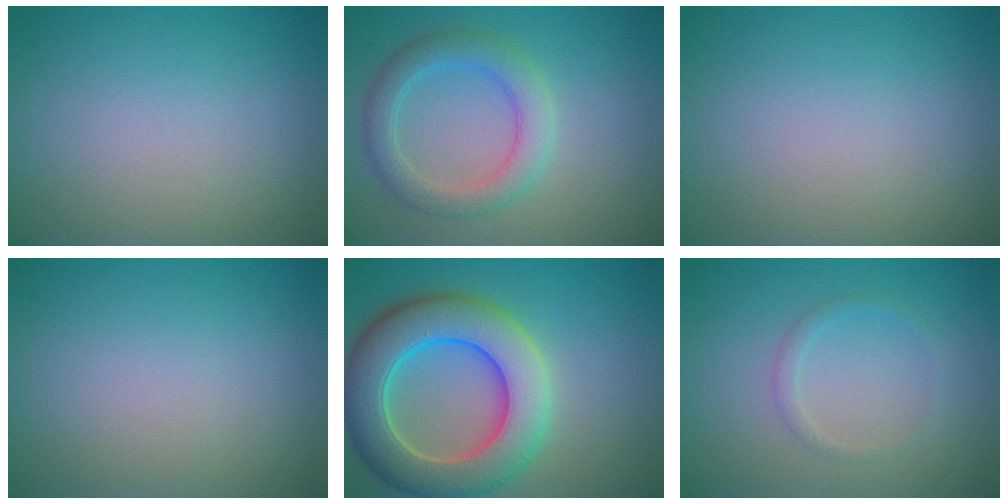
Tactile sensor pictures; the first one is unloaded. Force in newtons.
{"total": 3.8, "press": 3.8, "slide": 0.1}
{"total": 0.0}
{"total": 0.0}
{"total": 10.2, "press": 10.2, "slide": 0.6}
{"total": 1.1, "press": 1.1, "slide": 0.0}